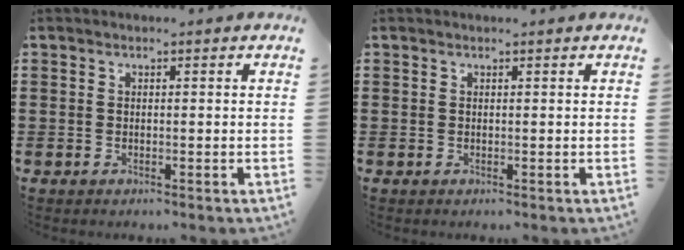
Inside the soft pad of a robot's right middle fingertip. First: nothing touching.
{"total": 0.0}